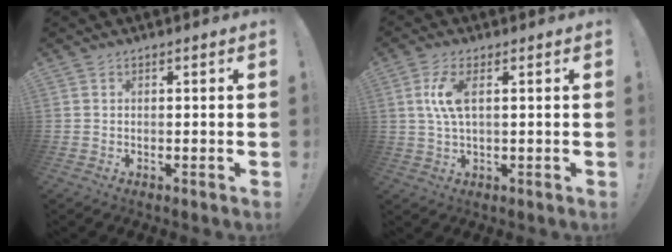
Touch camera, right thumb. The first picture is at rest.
{"total": 7.2, "force": [1.5, 2.6, 6.5], "torque": [-0.135, -0.002, 0.023]}